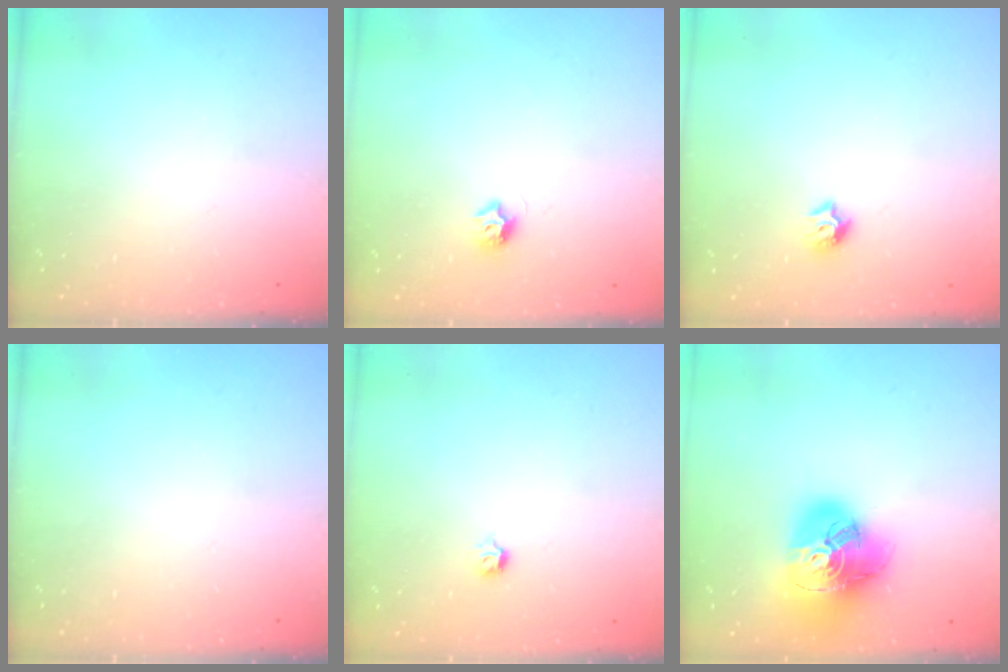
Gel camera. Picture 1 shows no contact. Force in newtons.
{"total": 6.6, "press": 6.5, "slide": 0.6}
{"total": 6.7, "press": 6.7, "slide": 0.8}
{"total": 0.0}
{"total": 2.8, "press": 2.7, "slide": 0.8}
{"total": 20.6, "press": 20.5, "slide": 2.1}